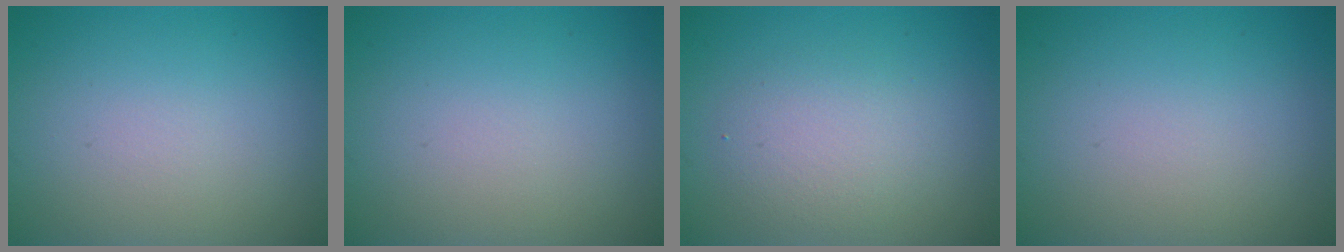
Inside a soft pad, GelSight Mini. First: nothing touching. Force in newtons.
{"total": 0.0}
{"total": 2.6, "press": 2.6, "slide": 0.1}
{"total": 0.0}